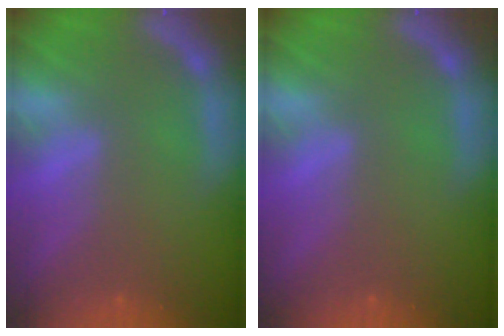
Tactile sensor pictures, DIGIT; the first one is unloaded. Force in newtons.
{"total": 0.0}